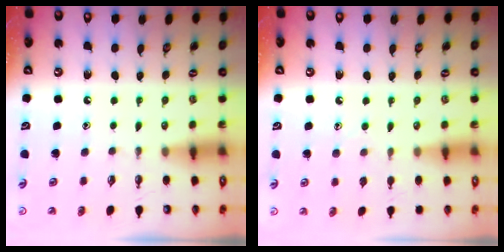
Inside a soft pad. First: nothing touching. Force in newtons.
{"total": 7.3, "press": 7.2, "slide": 0.6}